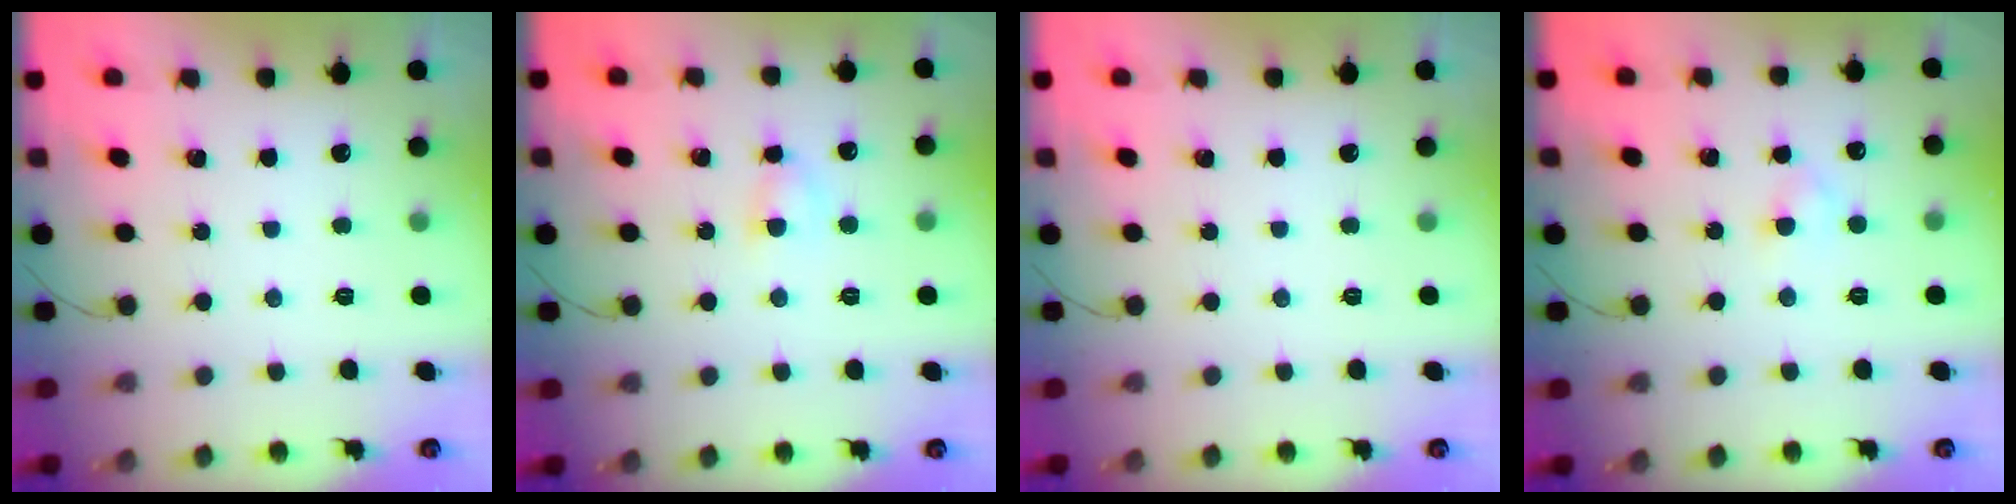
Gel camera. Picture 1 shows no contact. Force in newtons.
{"total": 3.7, "press": 3.5, "slide": 1.3}
{"total": 0.0}
{"total": 2.4, "press": 2.1, "slide": 1.2}